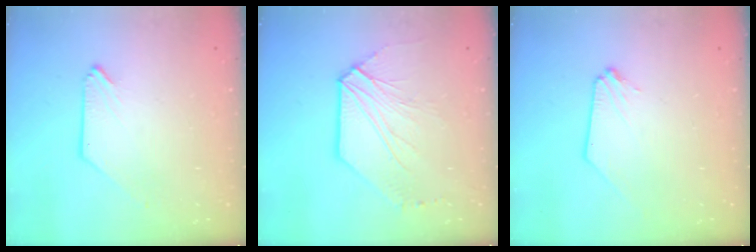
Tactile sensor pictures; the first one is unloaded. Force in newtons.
{"total": 6.6, "press": 6.5, "slide": 0.8}
{"total": 0.0}